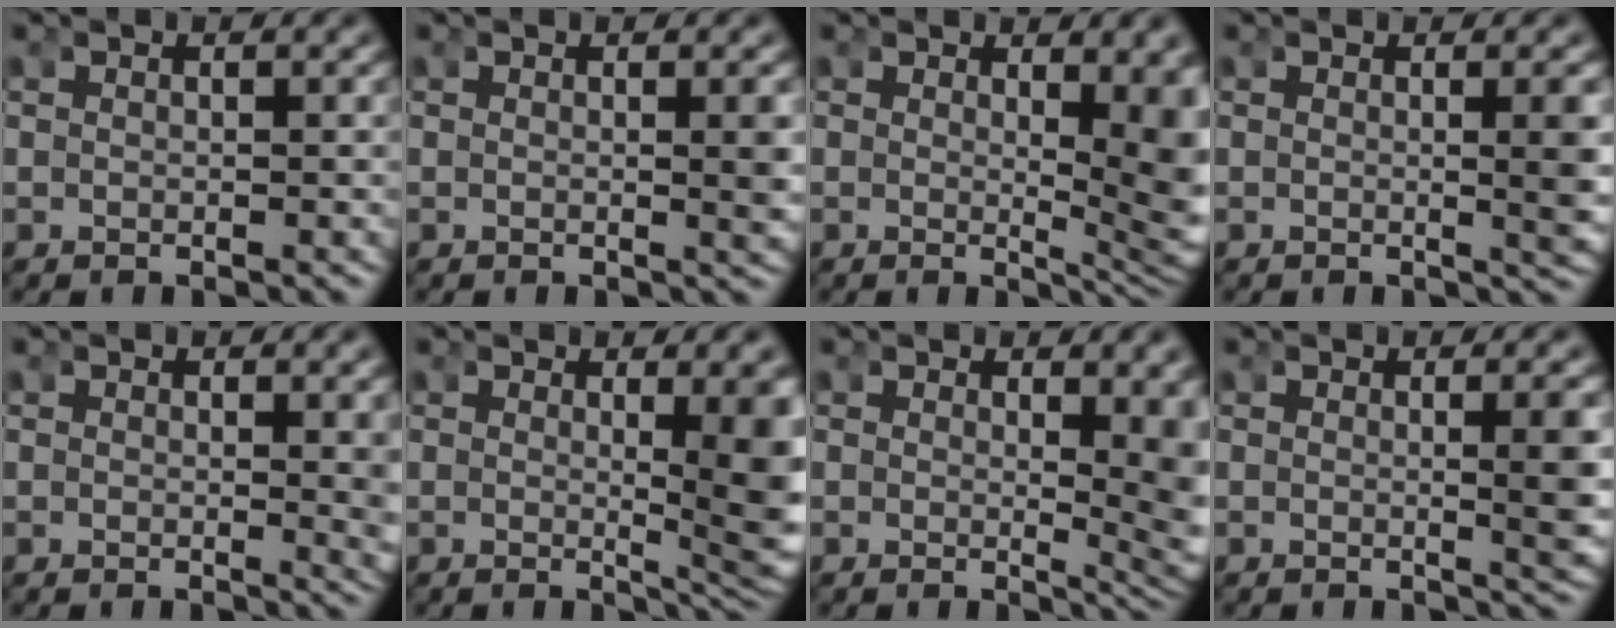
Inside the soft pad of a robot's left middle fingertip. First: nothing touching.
{"total": 1.2, "force": [0.0, -0.2, 1.2], "torque": [-0.009, -0.005, 0.000]}
{"total": 5.3, "force": [0.2, 1.3, 5.2], "torque": [-0.055, -0.025, 0.010]}
{"total": 2.3, "force": [-0.1, 0.0, 2.3], "torque": [-0.027, -0.005, -0.002]}
{"total": 1.4, "force": [0.2, 0.1, 1.3], "torque": [-0.011, -0.008, 0.004]}
{"total": 5.5, "force": [0.0, 0.8, 5.4], "torque": [-0.062, -0.017, 0.004]}
{"total": 3.8, "force": [0.2, 0.9, 3.7], "torque": [-0.035, -0.019, 0.008]}
{"total": 2.5, "force": [-0.1, 0.0, 2.5], "torque": [-0.029, -0.005, -0.001]}